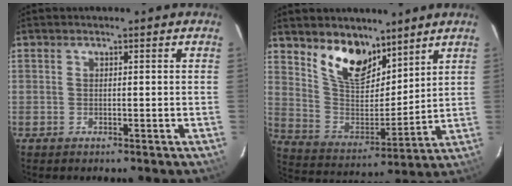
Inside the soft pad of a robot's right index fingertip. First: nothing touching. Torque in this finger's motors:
{"motor_torque": [0.15, 0.33, 0.09, 0.08]}